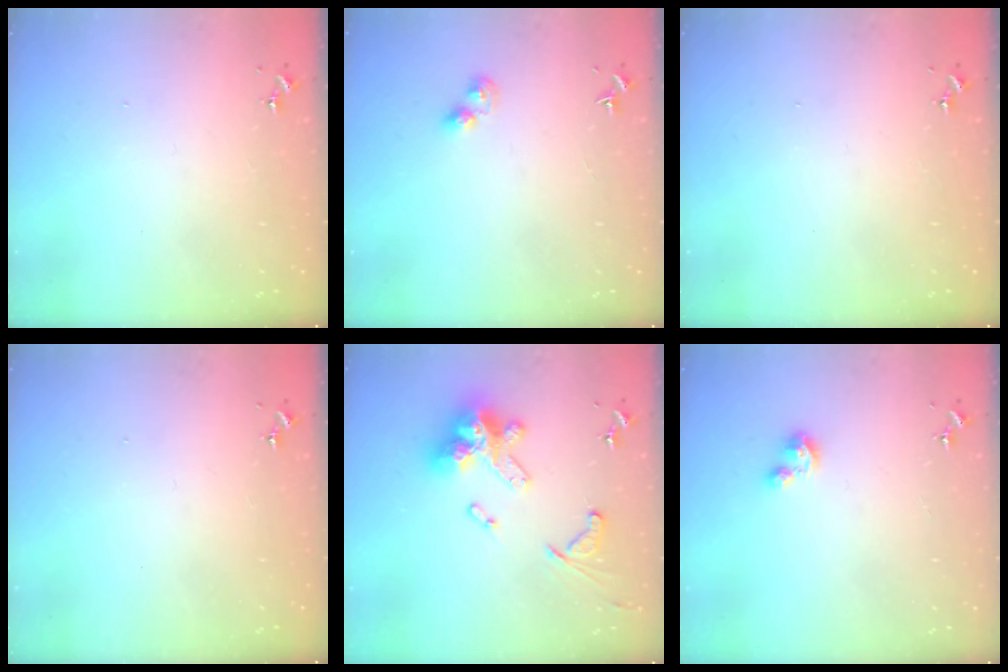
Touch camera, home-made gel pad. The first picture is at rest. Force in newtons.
{"total": 4.6, "press": 4.6, "slide": 0.2}
{"total": 1.3, "press": 1.0, "slide": 0.9}
{"total": 0.0}
{"total": 18.7, "press": 18.6, "slide": 1.9}
{"total": 3.5, "press": 3.5, "slide": 0.3}